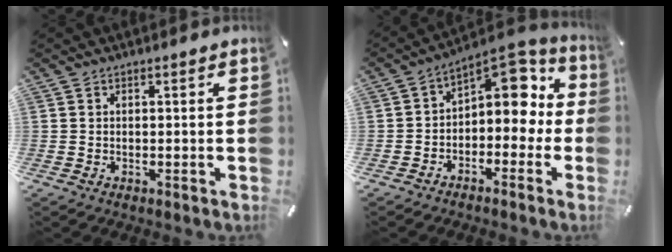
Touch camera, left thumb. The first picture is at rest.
{"total": 9.6, "force": [3.4, 6.7, 6.0], "torque": [-0.068, -0.039, 0.059]}